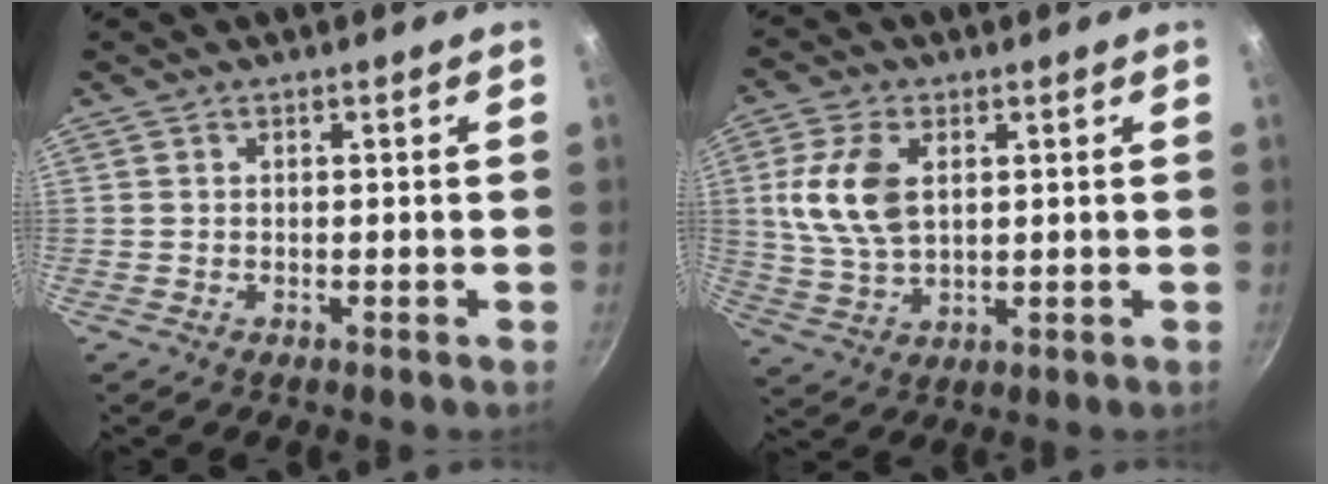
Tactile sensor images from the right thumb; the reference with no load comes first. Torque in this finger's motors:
{"motor_torque": [-0.82, 1.31, 0.89, 0.43, 0.08]}